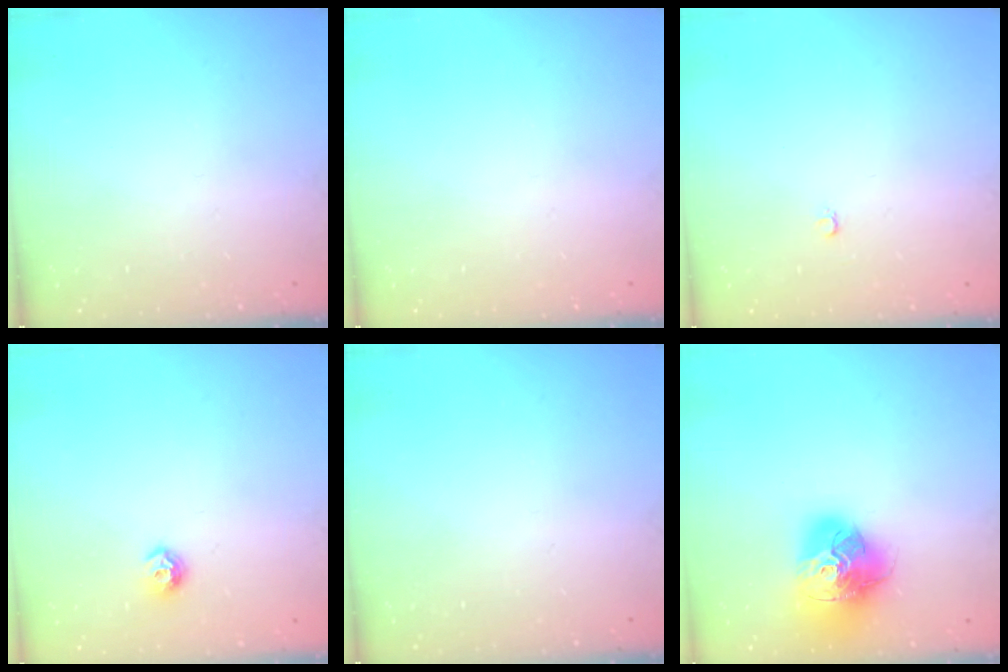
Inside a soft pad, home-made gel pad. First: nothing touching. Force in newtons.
{"total": 0.0}
{"total": 2.4, "press": 2.4, "slide": 0.2}
{"total": 7.2, "press": 7.1, "slide": 1.0}
{"total": 0.0}
{"total": 18.8, "press": 18.6, "slide": 2.1}